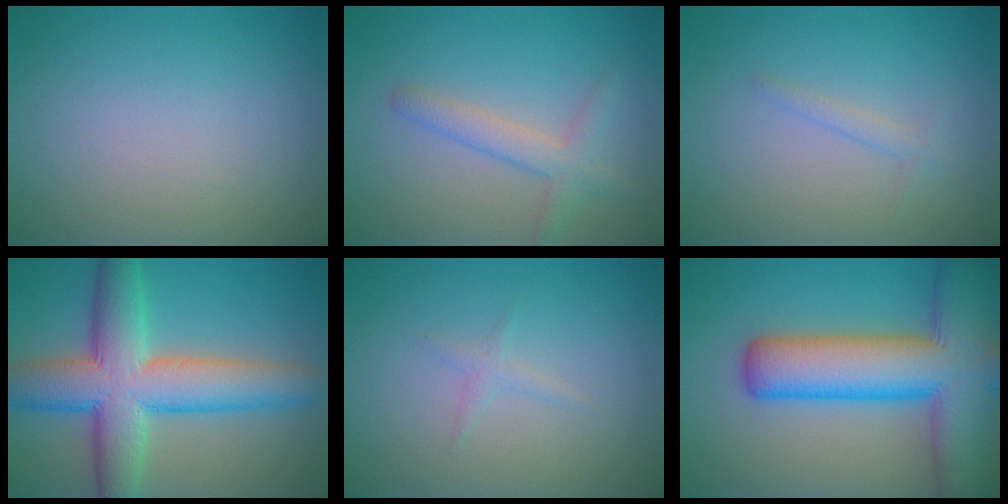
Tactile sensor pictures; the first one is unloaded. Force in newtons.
{"total": 2.7, "press": 2.6, "slide": 0.1}
{"total": 1.0, "press": 1.0, "slide": 0.0}
{"total": 10.1, "press": 10.1, "slide": 0.2}
{"total": 0.9, "press": 0.9, "slide": 0.0}
{"total": 12.7, "press": 12.6, "slide": 0.5}